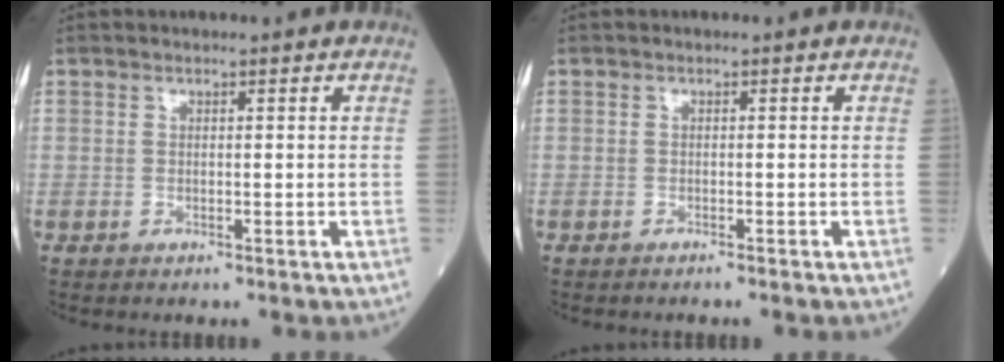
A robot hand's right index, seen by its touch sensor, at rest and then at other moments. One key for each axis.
{"total": 1.1, "fx": -1.0, "fy": -0.1, "fz": 0.5, "tx": -0.006, "ty": 0.002, "tz": -0.013}